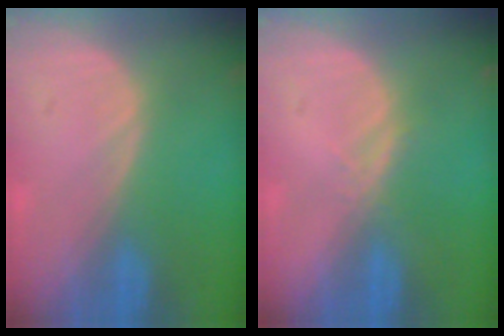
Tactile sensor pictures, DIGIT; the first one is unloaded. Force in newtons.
{"total": 1.5, "press": 1.3, "slide": 0.8}